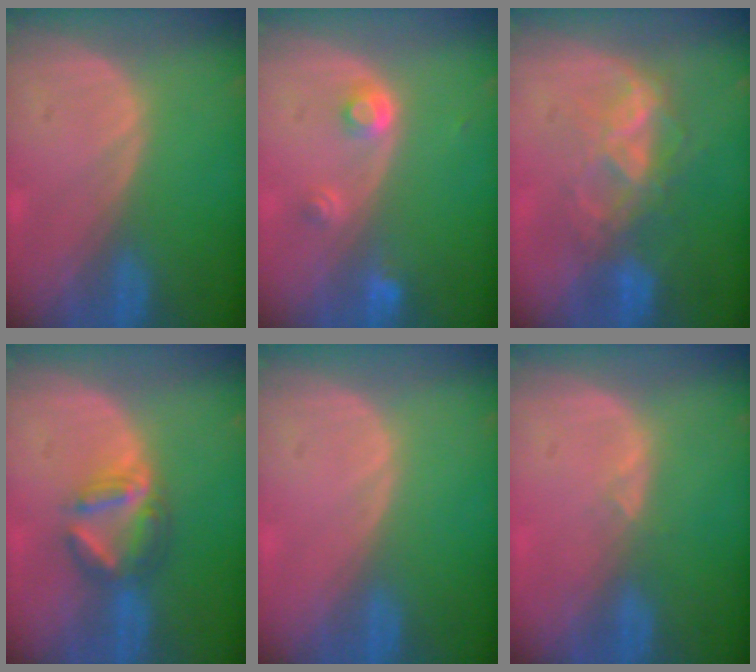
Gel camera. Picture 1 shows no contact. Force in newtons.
{"total": 3.0, "press": 2.8, "slide": 1.1}
{"total": 6.8, "press": 6.6, "slide": 1.6}
{"total": 5.9, "press": 5.4, "slide": 2.5}
{"total": 0.0}
{"total": 0.9, "press": 0.9, "slide": 0.3}